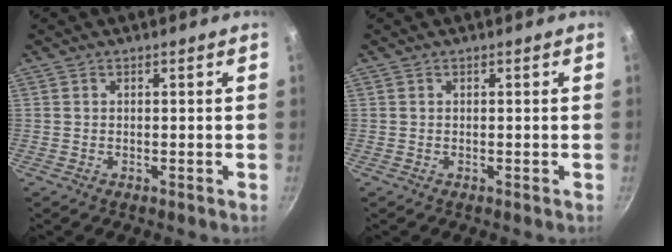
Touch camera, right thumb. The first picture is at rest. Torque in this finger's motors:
{"motor_torque": [-0.23, 0.22, -0.24, -0.09, 0.00]}